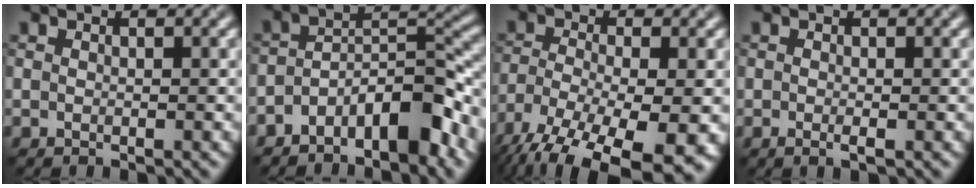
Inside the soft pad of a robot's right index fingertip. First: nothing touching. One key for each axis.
{"total": 6.4, "fx": -4.1, "fy": 2.5, "fz": 4.3, "tx": -0.056, "ty": 0.014, "tz": -0.079}
{"total": 14.4, "fx": -10.1, "fy": 5.3, "fz": 8.7, "tx": -0.171, "ty": -0.050, "tz": -0.144}
{"total": 0.9, "fx": -0.3, "fy": 0.1, "fz": 0.8, "tx": -0.016, "ty": -0.003, "tz": -0.006}